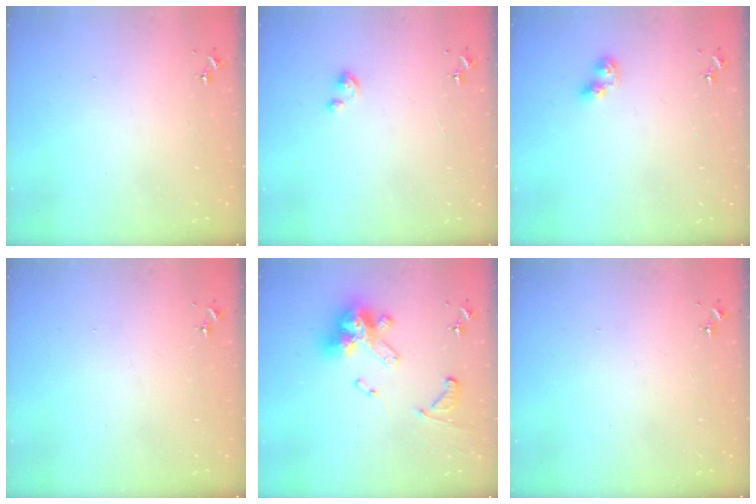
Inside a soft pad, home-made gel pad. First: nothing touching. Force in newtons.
{"total": 2.3, "press": 2.3, "slide": 0.3}
{"total": 5.5, "press": 5.5, "slide": 0.4}
{"total": 0.0}
{"total": 18.2, "press": 18.0, "slide": 2.1}
{"total": 0.0}